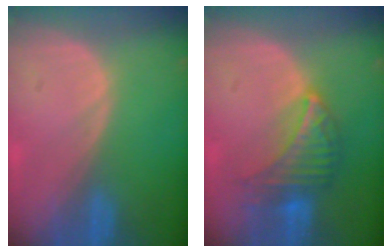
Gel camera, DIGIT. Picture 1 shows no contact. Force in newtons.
{"total": 6.7, "press": 6.5, "slide": 1.3}